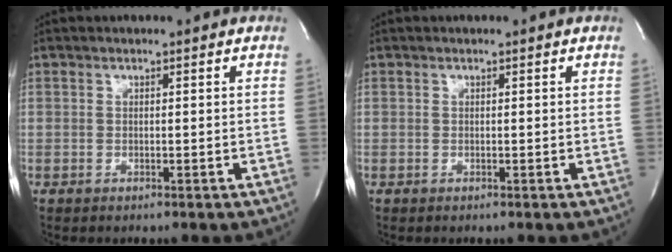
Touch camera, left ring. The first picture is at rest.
{"total": 0.0}